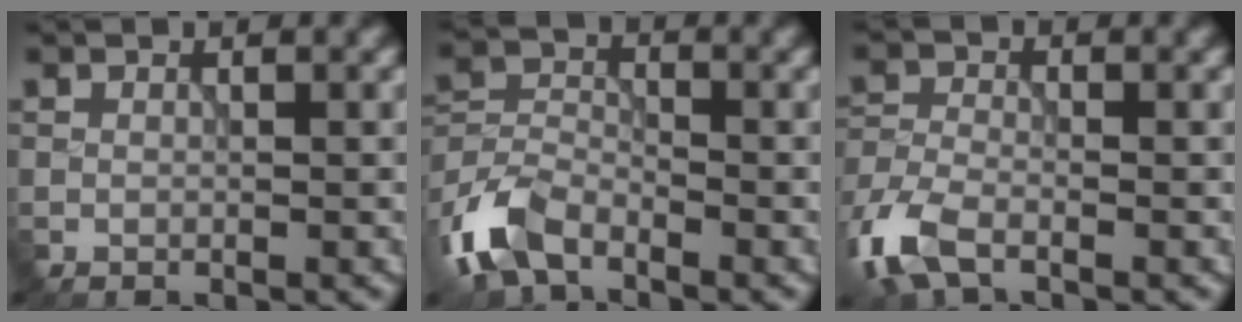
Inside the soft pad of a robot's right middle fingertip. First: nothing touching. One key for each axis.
{"total": 5.8, "fx": -4.0, "fy": 2.9, "fz": 3.1, "tx": -0.070, "ty": -0.004, "tz": -0.091}
{"total": 5.3, "fx": -3.2, "fy": 2.5, "fz": 3.3, "tx": -0.082, "ty": -0.008, "tz": -0.082}